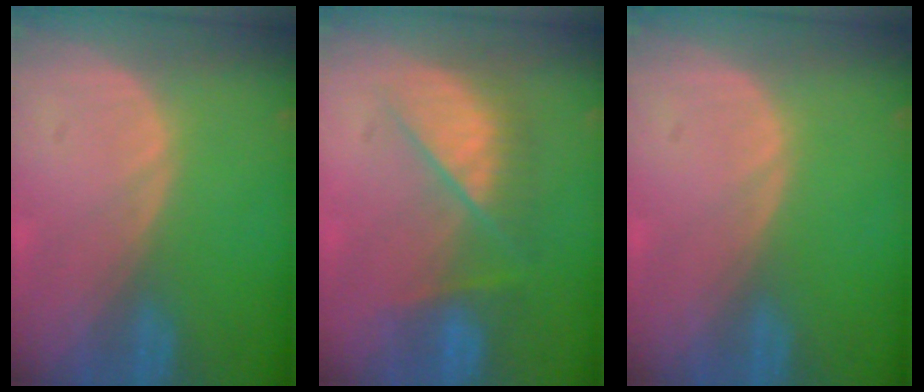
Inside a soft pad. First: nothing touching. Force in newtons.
{"total": 7.2, "press": 7.2, "slide": 0.5}
{"total": 0.0}